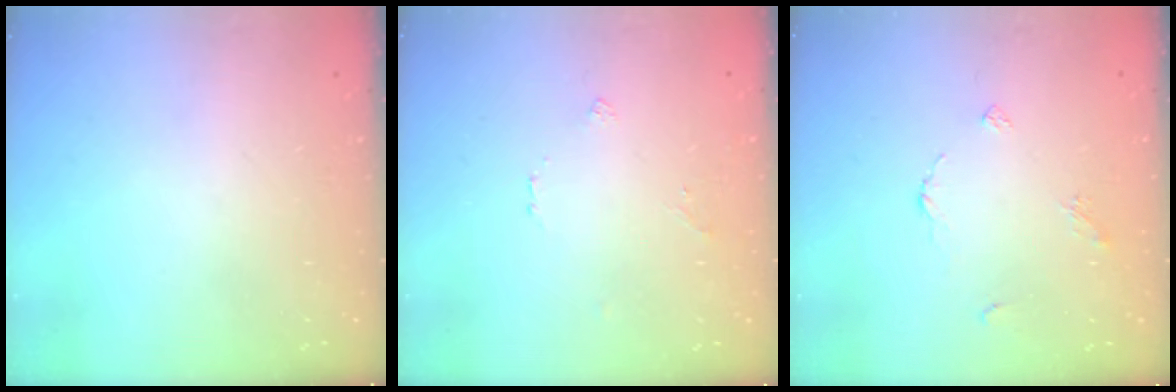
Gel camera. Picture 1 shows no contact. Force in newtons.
{"total": 1.5, "press": 1.4, "slide": 0.2}
{"total": 4.0, "press": 4.0, "slide": 0.5}